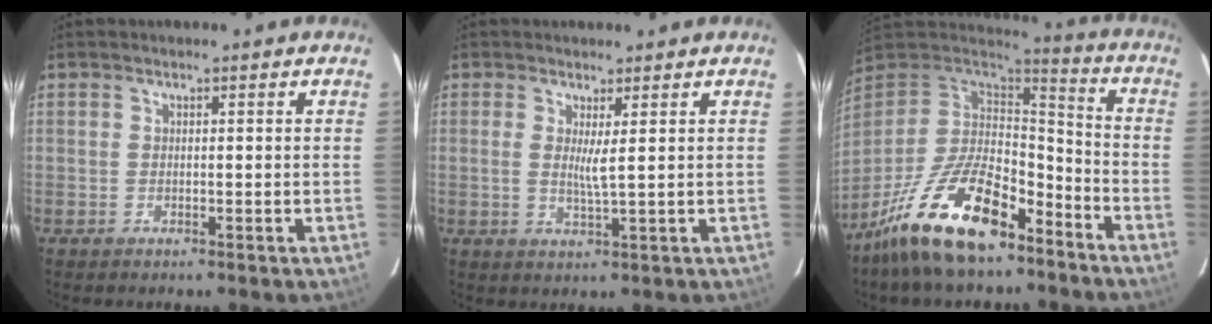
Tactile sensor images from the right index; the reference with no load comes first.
{"total": 2.7, "force": [0.8, -0.3, 2.5], "torque": [-0.044, -0.006, 0.013]}
{"total": 21.4, "force": [-13.8, 8.9, 13.8], "torque": [-0.272, -0.012, -0.239]}